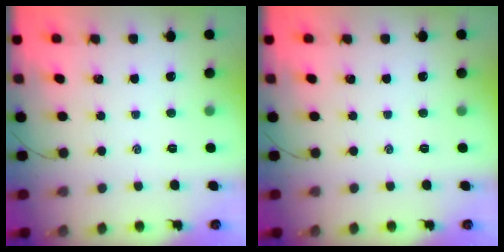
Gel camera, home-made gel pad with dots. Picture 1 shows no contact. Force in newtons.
{"total": 0.0}